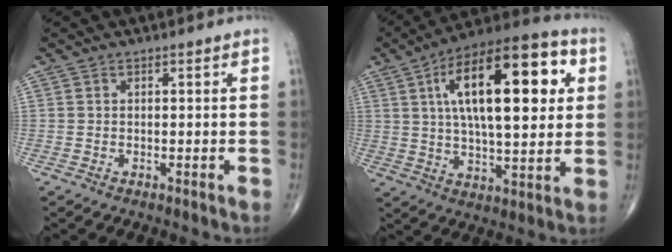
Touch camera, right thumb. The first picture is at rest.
{"total": 24.1, "force": [6.3, 9.7, 21.2], "torque": [-0.323, 0.006, 0.089]}